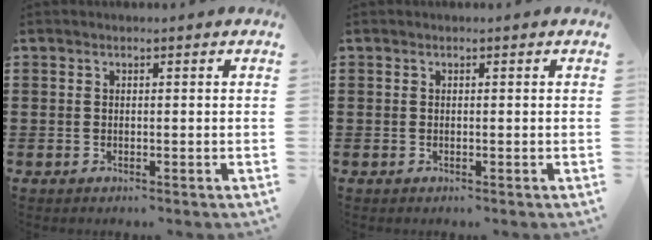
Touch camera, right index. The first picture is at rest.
{"total": 0.0}